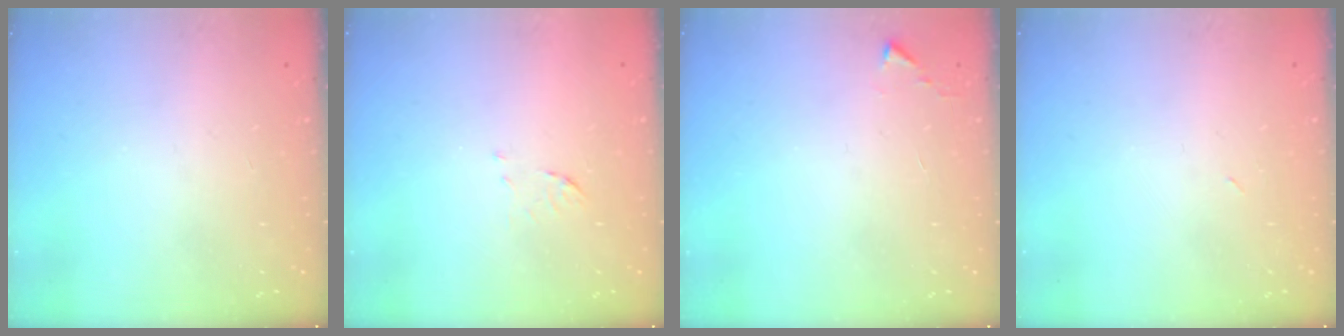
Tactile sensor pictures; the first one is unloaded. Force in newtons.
{"total": 5.3, "press": 5.2, "slide": 0.5}
{"total": 2.7, "press": 2.7, "slide": 0.5}
{"total": 2.9, "press": 2.9, "slide": 0.7}